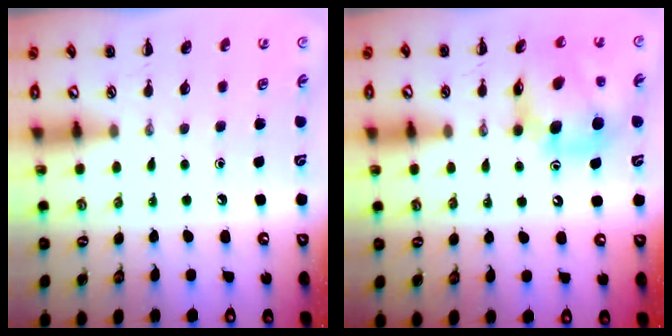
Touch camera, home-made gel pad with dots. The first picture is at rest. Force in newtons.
{"total": 11.6, "press": 11.1, "slide": 3.3}